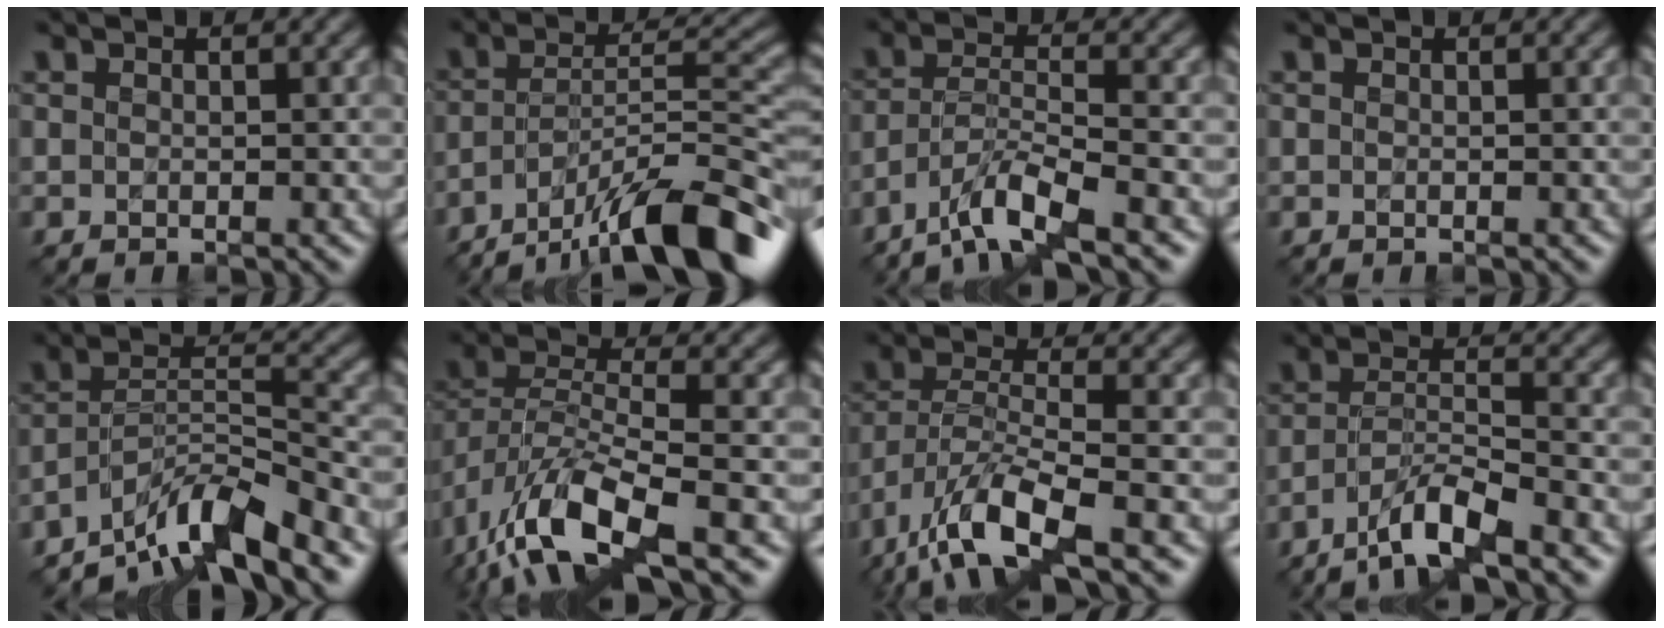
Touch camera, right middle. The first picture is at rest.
{"total": 12.4, "force": [-8.8, 3.1, 8.3], "torque": [-0.125, 0.014, -0.158]}
{"total": 5.6, "force": [-4.2, 0.8, 3.6], "torque": [-0.061, 0.003, -0.085]}
{"total": 0.0}
{"total": 7.5, "force": [-5.9, 1.2, 4.4], "torque": [-0.067, 0.010, -0.111]}
{"total": 9.3, "force": [-5.1, 3.5, 7.0], "torque": [-0.142, -0.007, -0.102]}
{"total": 7.9, "force": [-4.8, 2.2, 5.9], "torque": [-0.116, -0.003, -0.100]}
{"total": 5.5, "force": [-4.1, 0.8, 3.6], "torque": [-0.062, 0.004, -0.081]}